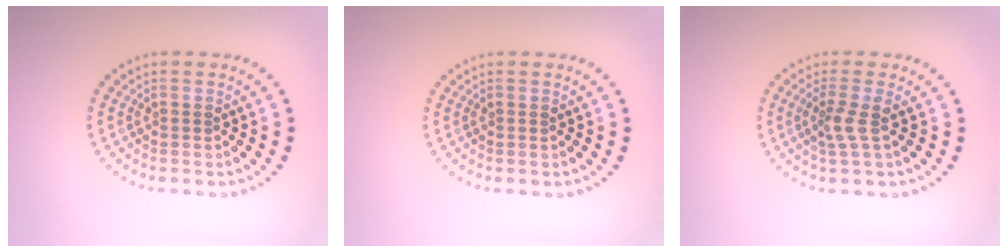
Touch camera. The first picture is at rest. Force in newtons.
{"total": 0.0}
{"total": 1.9, "press": 1.4, "slide": 1.3}